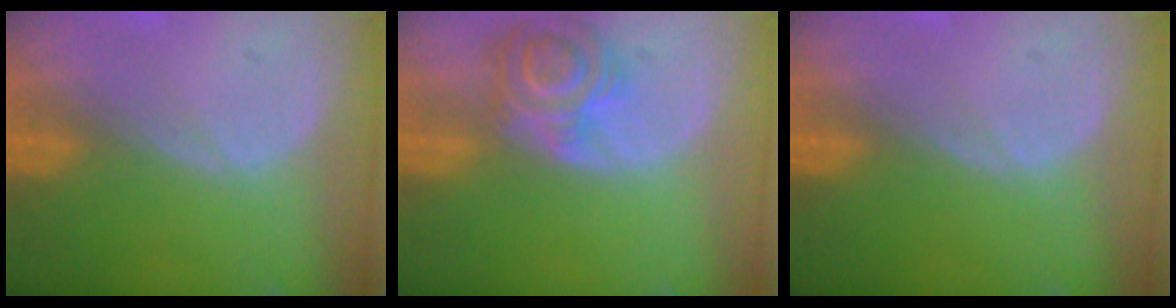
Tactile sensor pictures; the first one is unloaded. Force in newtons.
{"total": 6.1, "press": 6.1, "slide": 0.3}
{"total": 0.0}